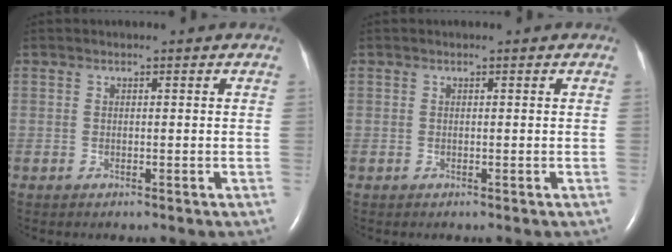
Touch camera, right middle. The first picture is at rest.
{"total": 0.0}